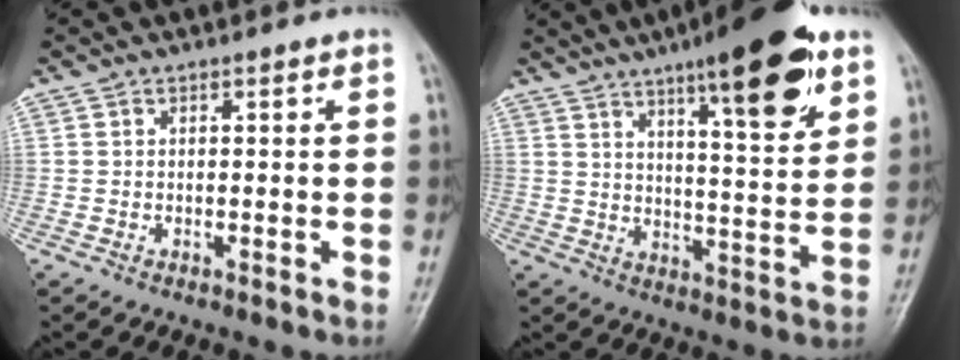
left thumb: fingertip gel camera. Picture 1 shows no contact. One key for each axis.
{"total": 17.0, "fx": 9.9, "fy": 3.9, "fz": 13.2, "tx": -0.171, "ty": -0.046, "tz": 0.149}